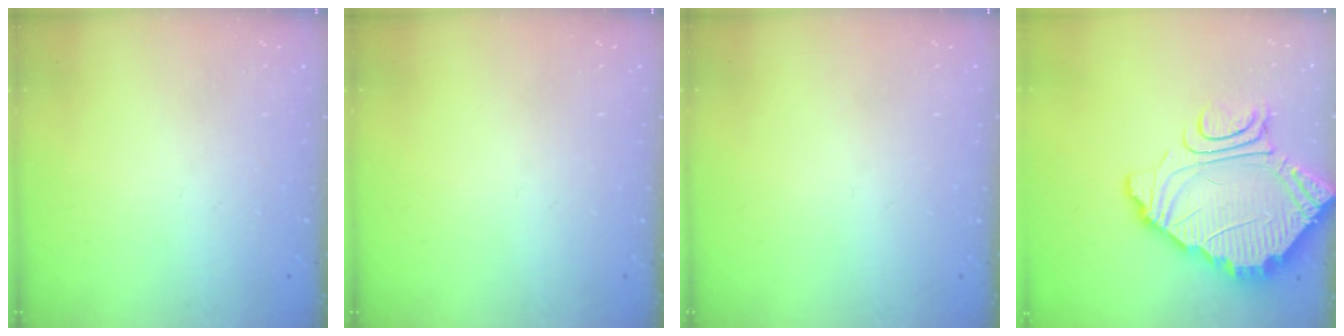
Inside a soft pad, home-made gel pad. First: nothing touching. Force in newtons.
{"total": 0.0}
{"total": 0.0}
{"total": 10.6, "press": 10.5, "slide": 0.9}